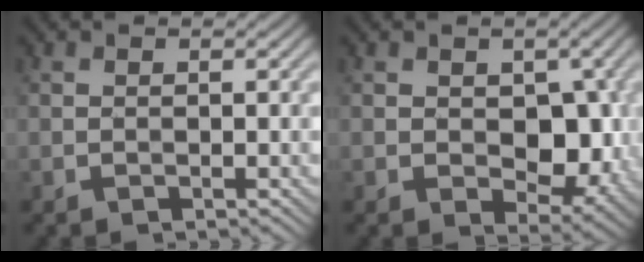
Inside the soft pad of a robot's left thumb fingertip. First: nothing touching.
{"total": 7.2, "force": [-0.4, 4.6, 5.6], "torque": [-0.091, -0.012, -0.002]}